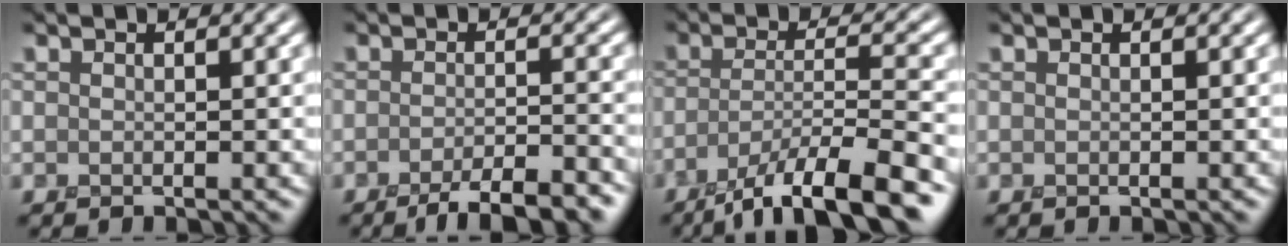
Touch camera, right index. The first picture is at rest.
{"total": 5.8, "force": [-4.1, 1.4, 4.0], "torque": [-0.053, 0.000, -0.064]}
{"total": 10.0, "force": [-6.5, 2.4, 7.2], "torque": [-0.111, -0.001, -0.113]}
{"total": 0.0}